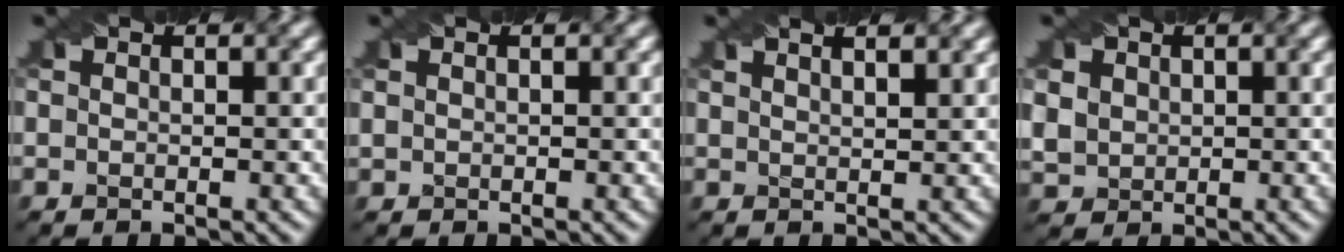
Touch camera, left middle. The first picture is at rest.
{"total": 0.5, "force": [0.3, 0.4, 0.2], "torque": [-0.004, 0.002, 0.009]}
{"total": 4.8, "force": [3.2, 2.1, 2.9], "torque": [-0.015, 0.037, 0.013]}
{"total": 3.9, "force": [1.3, 3.4, 1.4], "torque": [-0.058, 0.012, 0.032]}